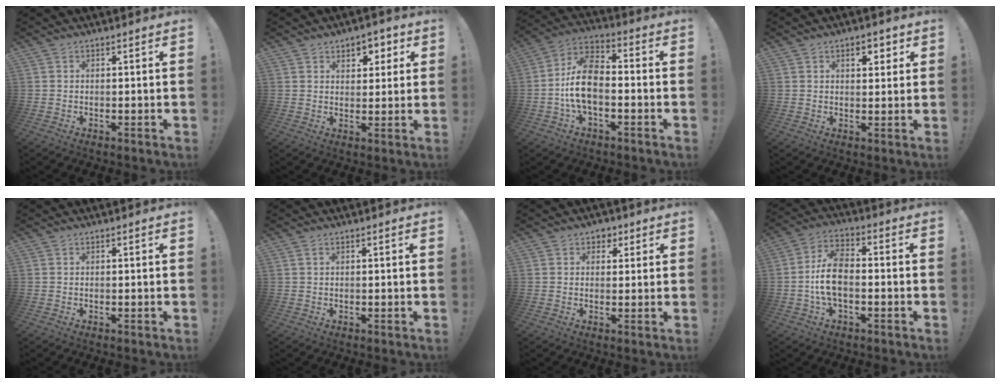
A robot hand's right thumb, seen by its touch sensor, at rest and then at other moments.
{"total": 5.2, "force": [2.5, 4.1, 1.9], "torque": [-0.010, -0.018, 0.042]}
{"total": 12.5, "force": [-3.0, 6.9, 10.0], "torque": [-0.198, 0.018, -0.051]}
{"total": 4.5, "force": [2.3, 2.5, 3.1], "torque": [-0.031, -0.005, 0.033]}
{"total": 0.0}
{"total": 1.0, "force": [0.5, 0.5, 0.7], "torque": [-0.022, 0.005, 0.010]}
{"total": 3.8, "force": [1.7, 3.2, 1.1], "torque": [-0.002, -0.008, 0.028]}
{"total": 10.5, "force": [-2.0, 5.6, 8.6], "torque": [-0.171, 0.007, -0.034]}